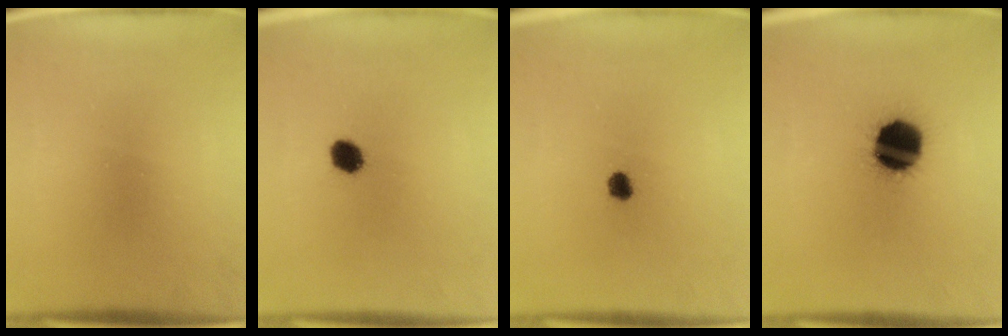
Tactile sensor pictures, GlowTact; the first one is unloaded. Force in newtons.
{"total": 4.2}
{"total": 2.1}
{"total": 16.2}